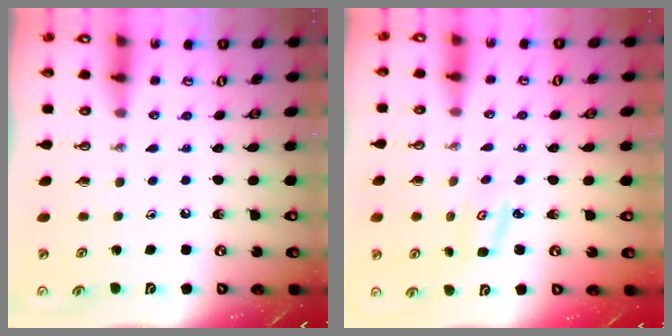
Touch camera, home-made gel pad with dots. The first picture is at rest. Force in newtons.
{"total": 2.8, "press": 2.8, "slide": 0.2}